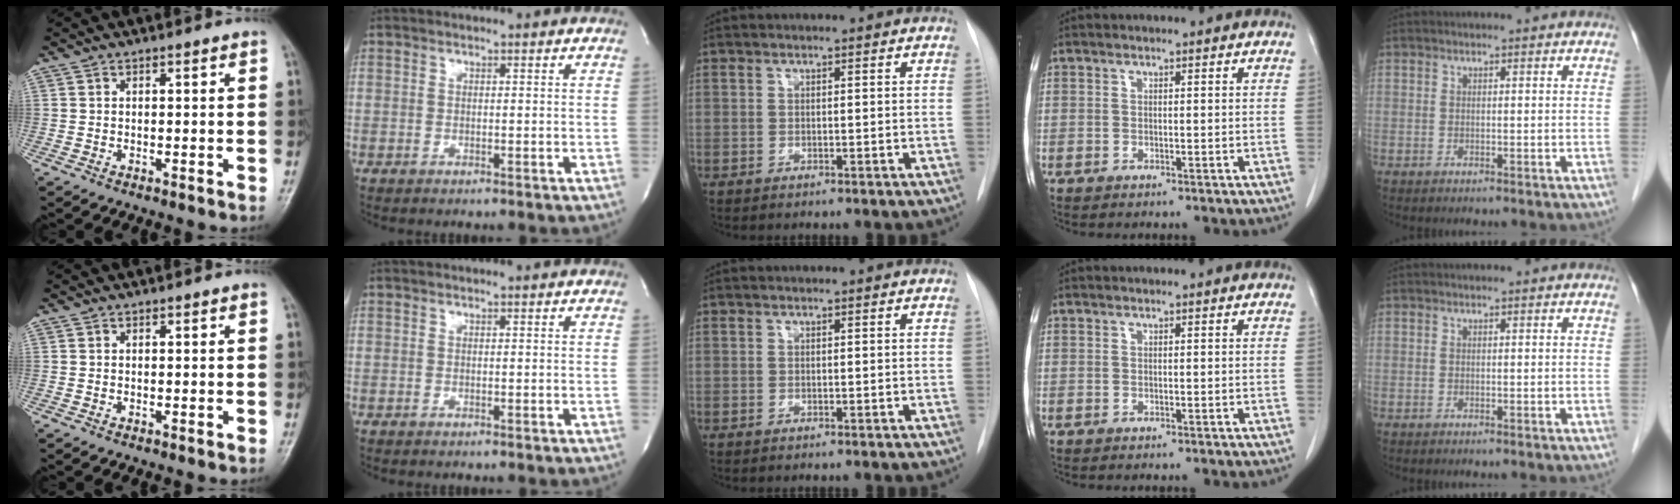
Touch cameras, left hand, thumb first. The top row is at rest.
{}